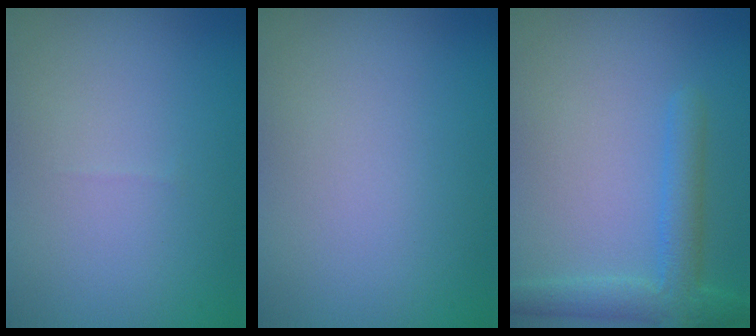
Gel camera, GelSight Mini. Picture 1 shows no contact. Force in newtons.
{"total": 0.0}
{"total": 3.4, "press": 3.4, "slide": 0.2}